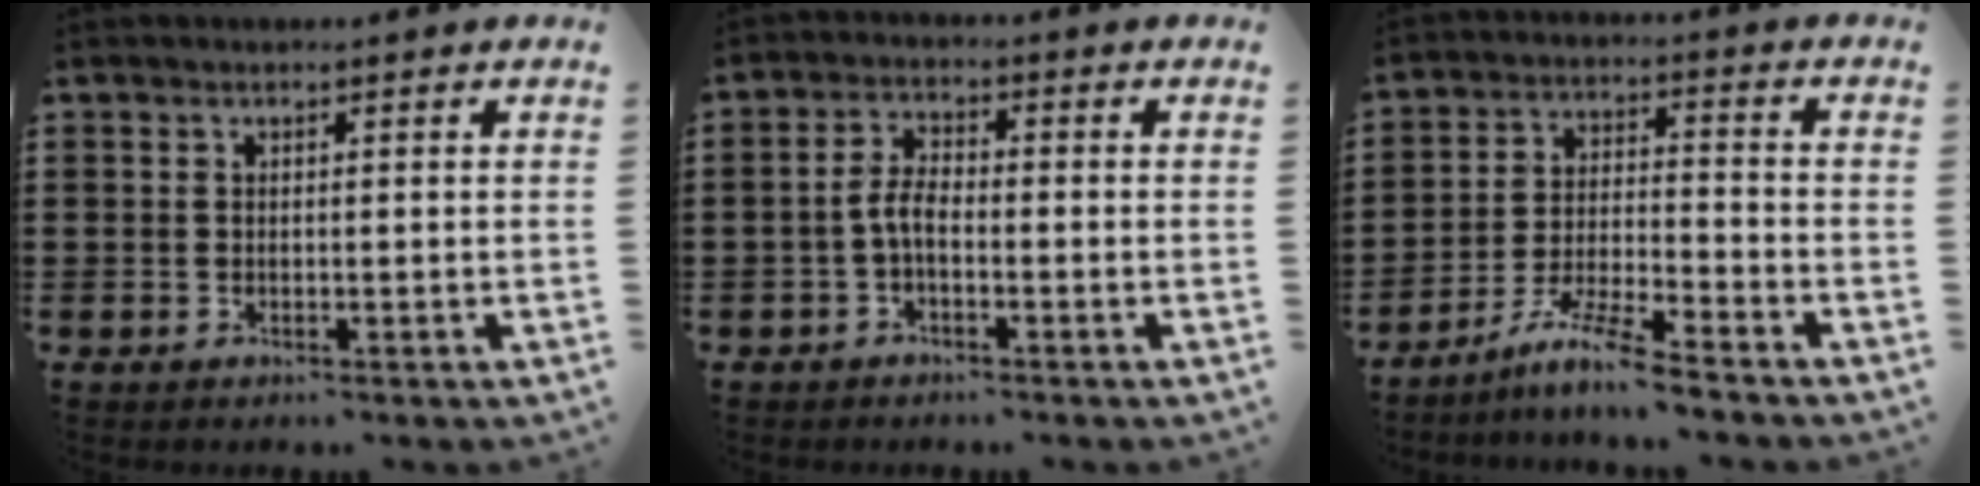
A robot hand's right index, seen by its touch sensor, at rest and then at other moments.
{"total": 3.6, "force": [-1.2, 1.4, 3.0], "torque": [-0.077, 0.000, -0.031]}
{"total": 7.5, "force": [-6.5, -0.6, 3.6], "torque": [-0.079, -0.012, -0.127]}